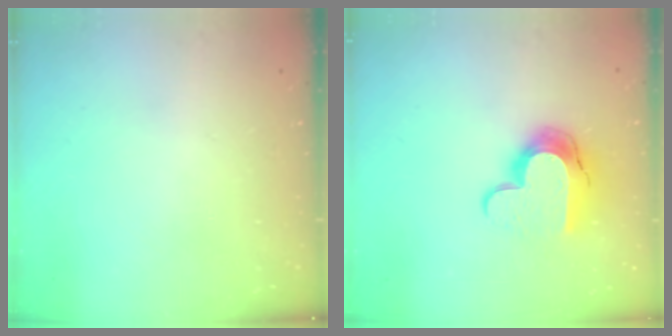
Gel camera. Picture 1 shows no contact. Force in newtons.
{"total": 13.0, "press": 13.0, "slide": 1.0}